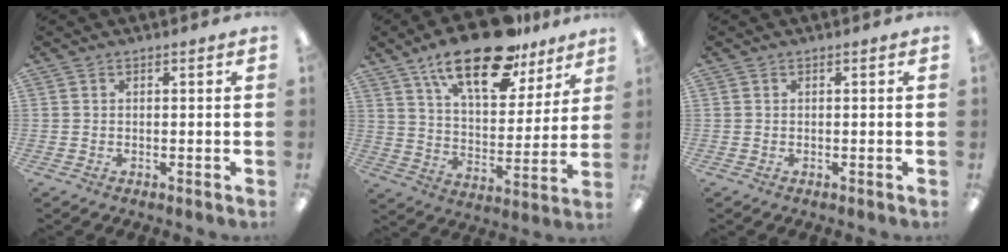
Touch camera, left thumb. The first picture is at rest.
{"total": 20.5, "force": [14.1, 8.4, 12.3], "torque": [-0.201, -0.073, 0.240]}
{"total": 0.0}